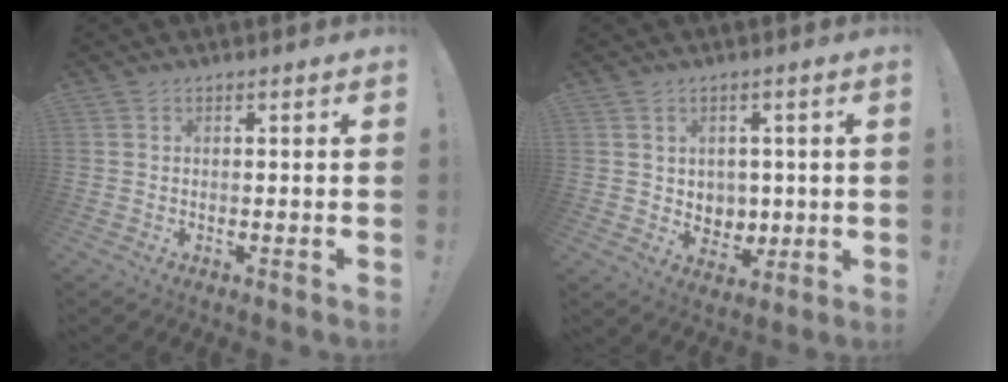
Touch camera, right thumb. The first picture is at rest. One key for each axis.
{"total": 5.8, "fx": 2.5, "fy": 5.1, "fz": 1.1, "tx": -0.011, "ty": -0.026, "tz": 0.054}